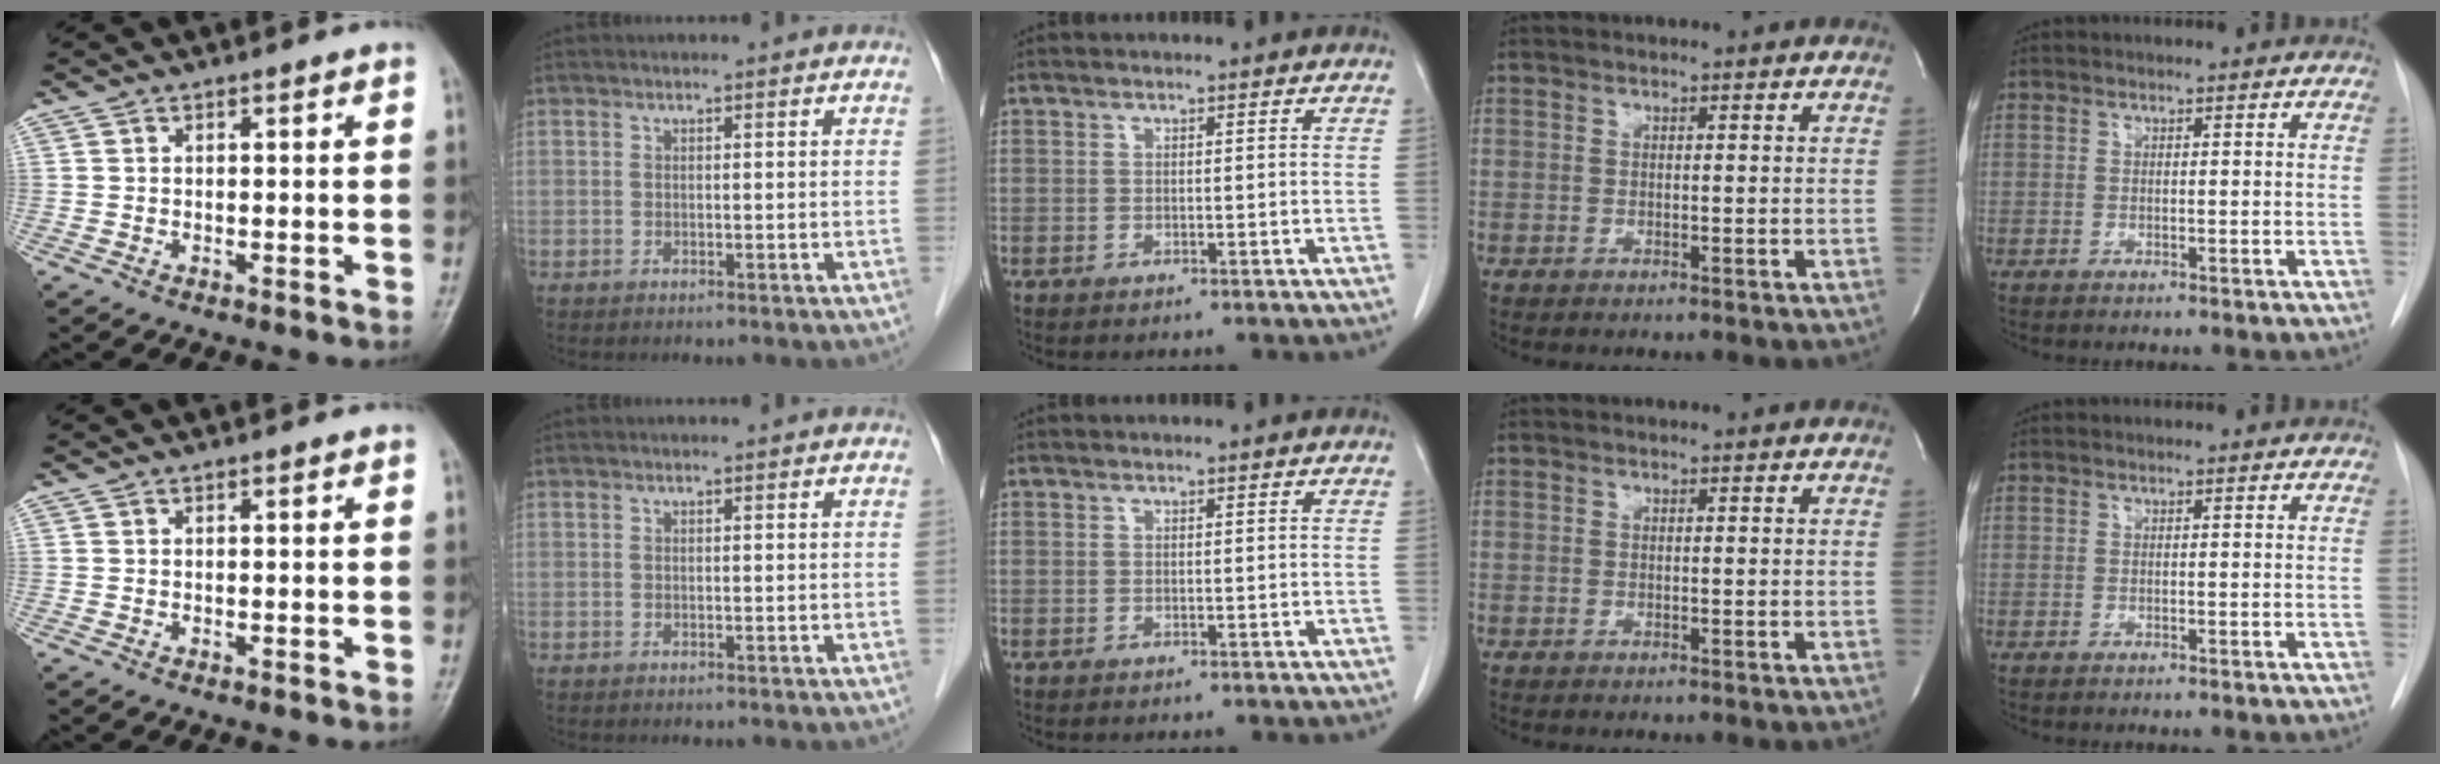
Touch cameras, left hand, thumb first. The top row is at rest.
{}